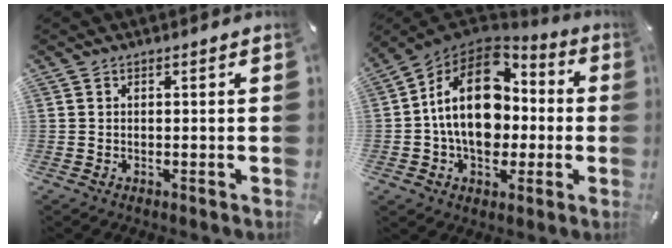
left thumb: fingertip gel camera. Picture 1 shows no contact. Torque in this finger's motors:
{"motor_torque": [1.24, 1.87, 2.31, 0.20, 0.66]}